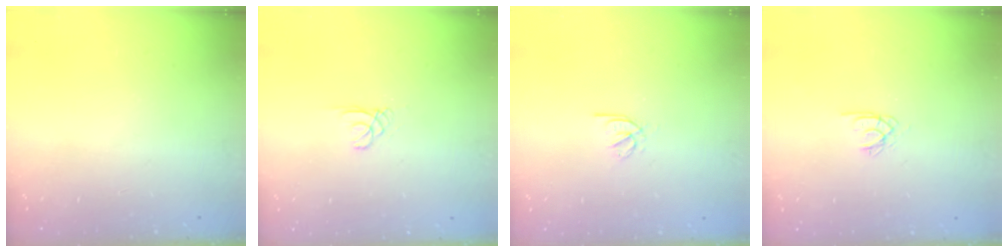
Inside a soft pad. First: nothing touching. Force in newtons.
{"total": 0.6, "press": 0.6, "slide": 0.1}
{"total": 2.2, "press": 2.2, "slide": 0.5}
{"total": 2.0, "press": 2.0, "slide": 0.4}